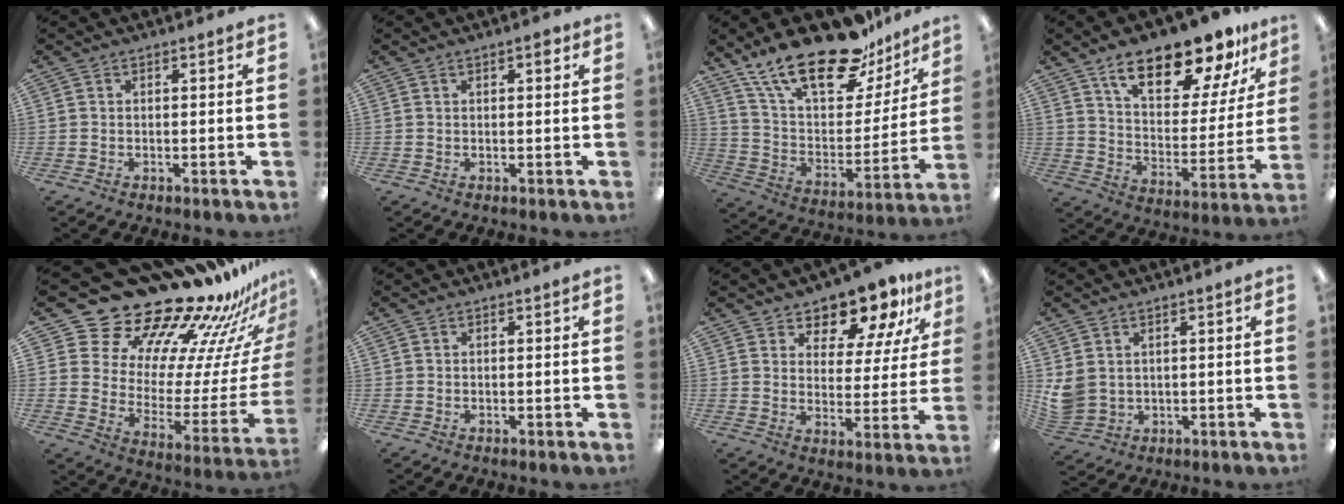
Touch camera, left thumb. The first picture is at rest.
{"total": 1.7, "force": [1.0, 0.8, 1.1], "torque": [-0.008, -0.004, 0.014]}
{"total": 24.1, "force": [17.5, 9.9, 13.2], "torque": [-0.227, -0.112, 0.308]}
{"total": 19.6, "force": [15.0, 6.8, 10.6], "torque": [-0.172, -0.094, 0.253]}
{"total": 24.5, "force": [21.8, 8.7, 7.3], "torque": [-0.096, -0.199, 0.391]}
{"total": 0.5, "force": [0.3, 0.4, -0.1], "torque": [0.002, 0.003, 0.005]}
{"total": 11.4, "force": [10.0, 4.2, 3.2], "torque": [-0.062, -0.077, 0.186]}
{"total": 5.2, "force": [2.0, 4.4, 1.9], "torque": [-0.051, -0.010, 0.038]}